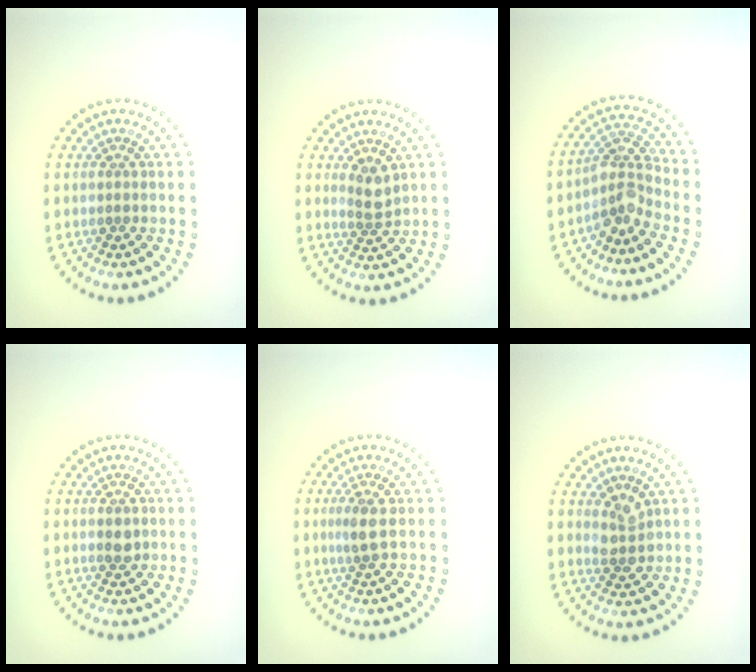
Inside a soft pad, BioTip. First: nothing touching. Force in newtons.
{"total": 1.8, "press": 1.6, "slide": 0.9}
{"total": 3.2, "press": 2.6, "slide": 1.8}
{"total": 1.2, "press": 1.2, "slide": 0.2}
{"total": 1.8, "press": 1.5, "slide": 1.0}
{"total": 2.4, "press": 2.2, "slide": 0.9}